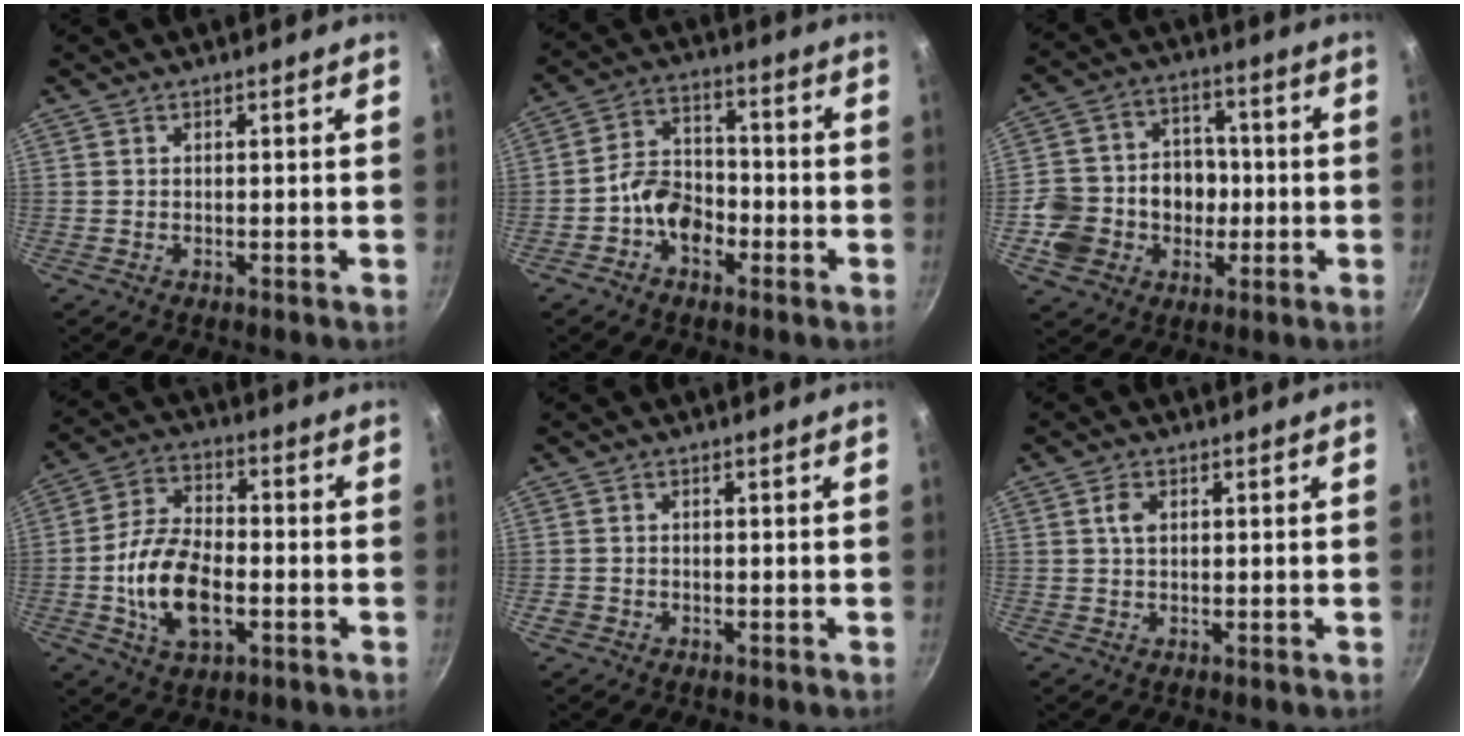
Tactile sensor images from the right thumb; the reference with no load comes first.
{"total": 8.3, "force": [-3.3, 5.8, 4.9], "torque": [-0.055, 0.041, -0.067]}
{"total": 14.3, "force": [-2.5, 12.4, 6.5], "torque": [-0.090, 0.038, -0.042]}
{"total": 14.1, "force": [-3.2, 7.9, 11.2], "torque": [-0.200, 0.025, -0.063]}
{"total": 1.5, "force": [-0.7, 1.2, 0.5], "torque": [-0.012, 0.004, -0.009]}
{"total": 2.5, "force": [0.6, 1.6, 1.8], "torque": [-0.029, 0.002, 0.010]}